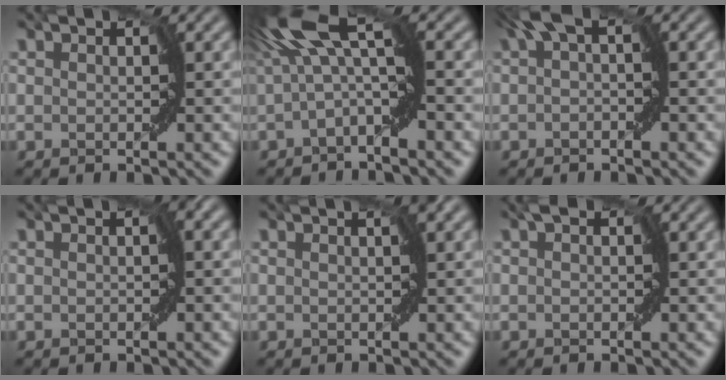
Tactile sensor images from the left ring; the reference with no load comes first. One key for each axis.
{"total": 7.2, "fx": 0.6, "fy": 1.6, "fz": 6.9, "tx": -0.130, "ty": 0.028, "tz": -0.012}
{"total": 3.1, "fx": 0.8, "fy": 0.9, "fz": 2.8, "tx": -0.049, "ty": 0.014, "tz": 0.002}
{"total": 1.2, "fx": -0.1, "fy": 0.3, "fz": 1.2, "tx": -0.026, "ty": 0.001, "tz": -0.005}
{"total": 0.8, "fx": 0.2, "fy": -0.1, "fz": 0.8, "tx": -0.018, "ty": 0.000, "tz": 0.001}
{"total": 0.9, "fx": 0.4, "fy": 0.3, "fz": 0.7, "tx": -0.015, "ty": 0.004, "tz": 0.004}